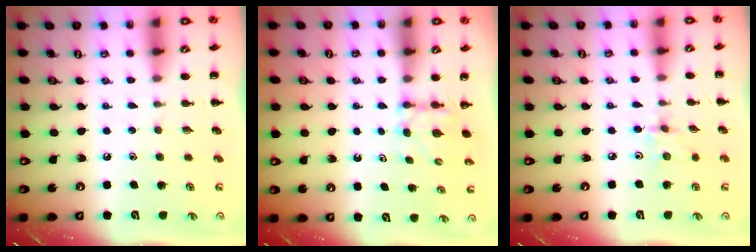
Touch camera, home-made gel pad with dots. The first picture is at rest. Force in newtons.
{"total": 3.5, "press": 3.3, "slide": 1.1}
{"total": 2.9, "press": 2.7, "slide": 0.9}